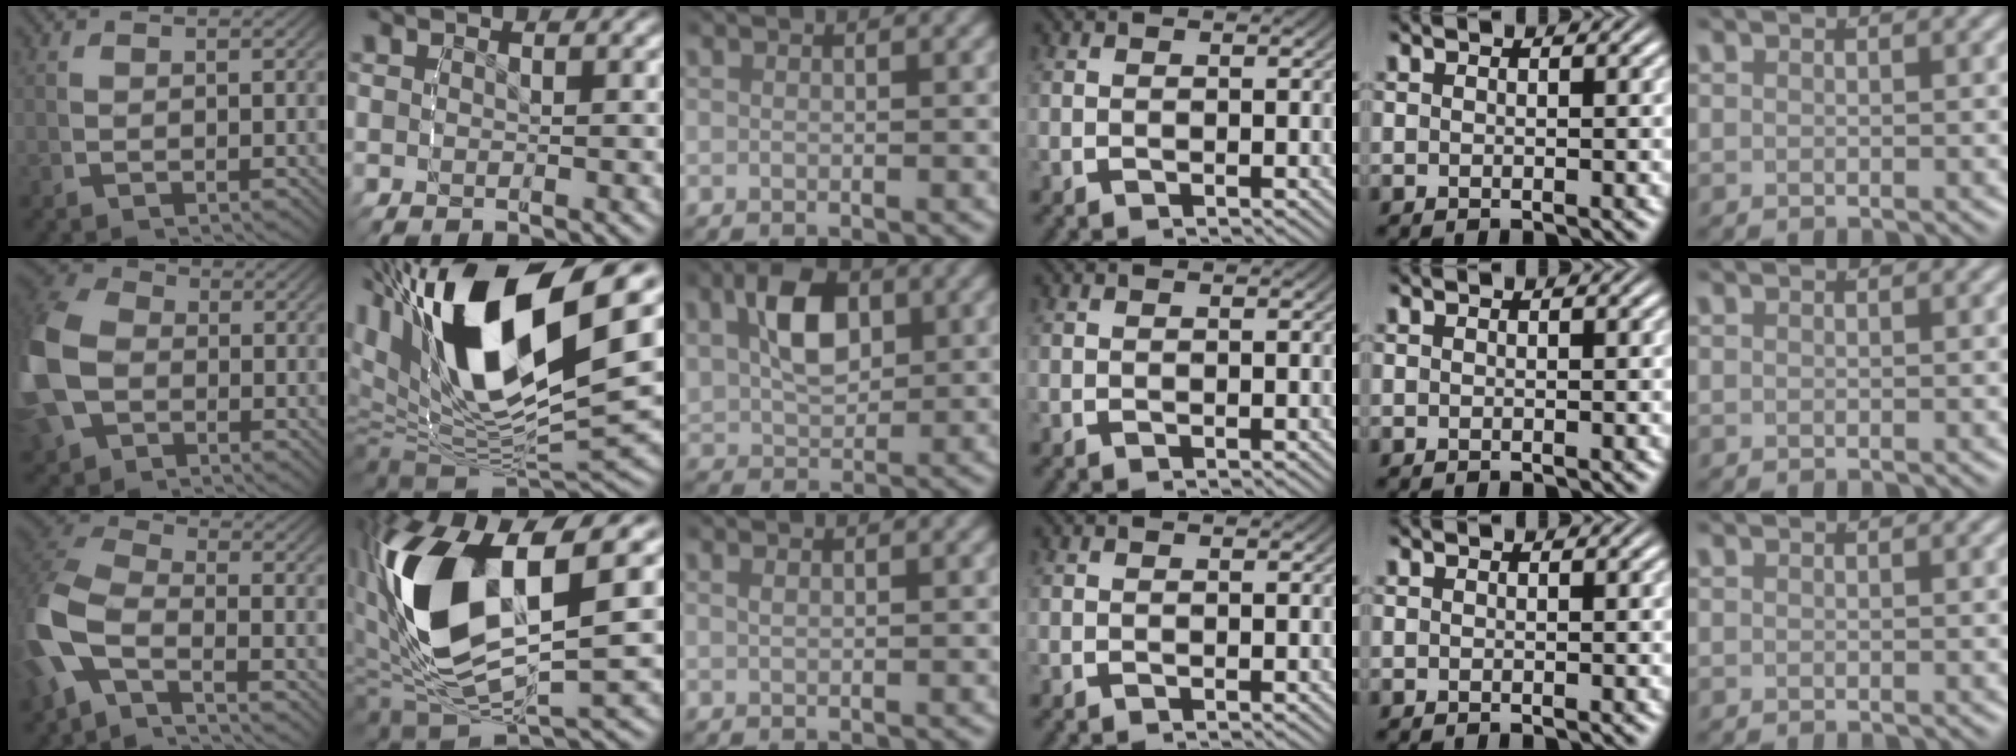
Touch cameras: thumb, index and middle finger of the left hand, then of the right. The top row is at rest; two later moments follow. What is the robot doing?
{"motion": "lift_and_place", "object": "pen"}